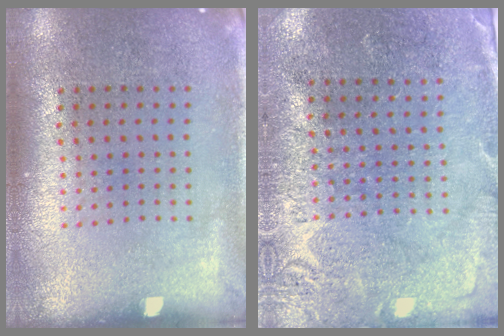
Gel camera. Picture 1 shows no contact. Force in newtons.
{"total": 2.7, "press": 2.7, "slide": 0.4}